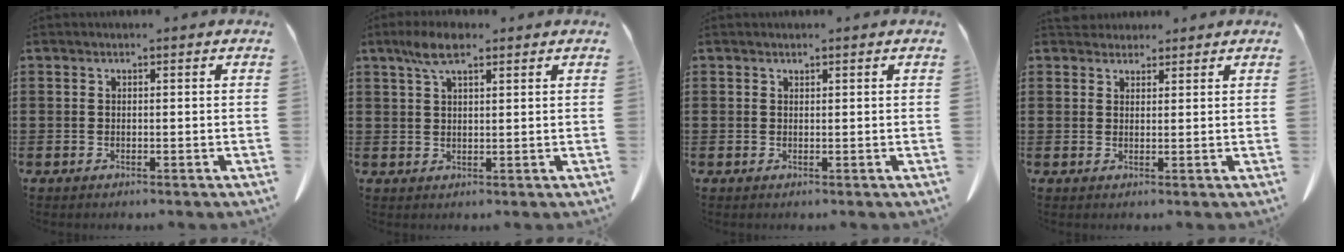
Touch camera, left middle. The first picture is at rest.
{"total": 5.2, "force": [3.0, 1.5, 4.0], "torque": [-0.084, 0.005, 0.053]}
{"total": 0.7, "force": [0.6, 0.3, 0.0], "torque": [-0.002, -0.001, 0.013]}
{"total": 2.4, "force": [2.3, 0.8, 0.1], "torque": [-0.001, -0.003, 0.043]}